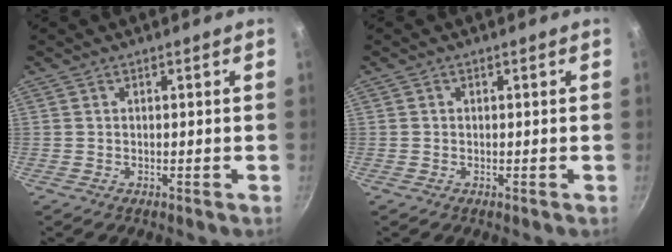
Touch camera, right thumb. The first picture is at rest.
{"total": 0.0}